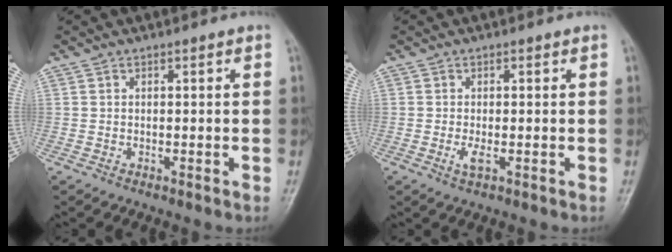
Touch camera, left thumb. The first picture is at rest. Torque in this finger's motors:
{"motor_torque": [-0.01, 0.06, 0.11, -0.06, 0.00]}